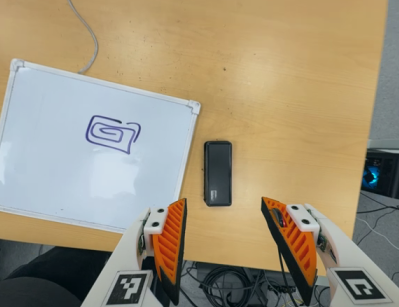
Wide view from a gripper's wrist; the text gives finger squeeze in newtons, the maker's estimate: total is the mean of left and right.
{"total": 0.0}